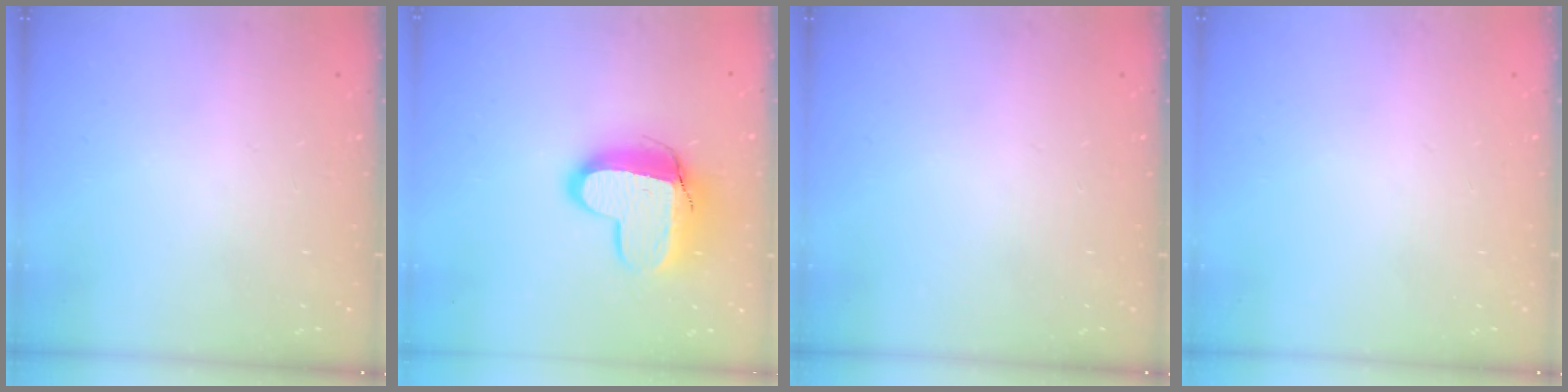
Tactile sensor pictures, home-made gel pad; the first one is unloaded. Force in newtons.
{"total": 12.7, "press": 12.7, "slide": 1.4}
{"total": 0.0}
{"total": 0.0}